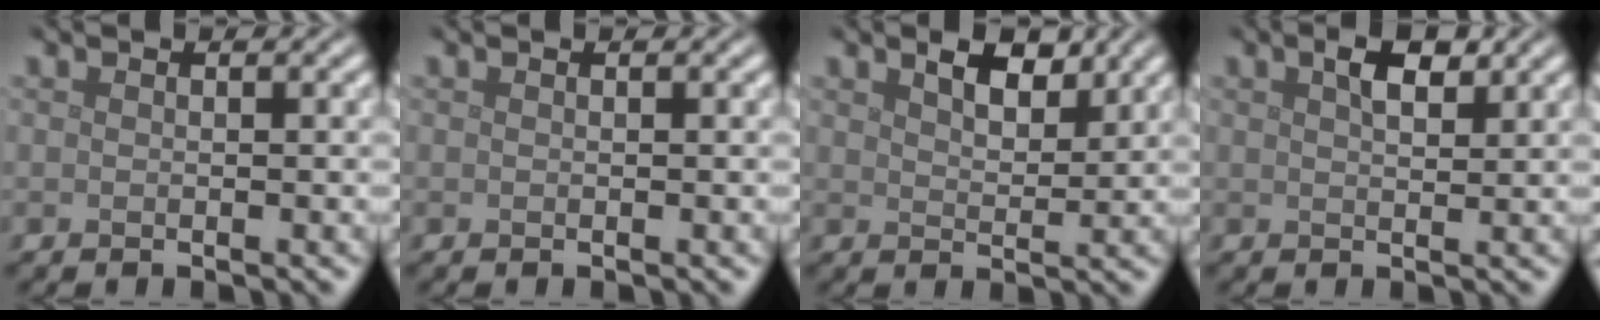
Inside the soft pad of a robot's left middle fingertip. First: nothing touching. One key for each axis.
{"total": 0.0}
{"total": 3.1, "fx": 2.1, "fy": 1.2, "fz": 1.9, "tx": -0.039, "ty": 0.002, "tz": 0.033}
{"total": 2.4, "fx": 1.4, "fy": 0.9, "fz": 1.8, "tx": -0.031, "ty": 0.005, "tz": 0.025}